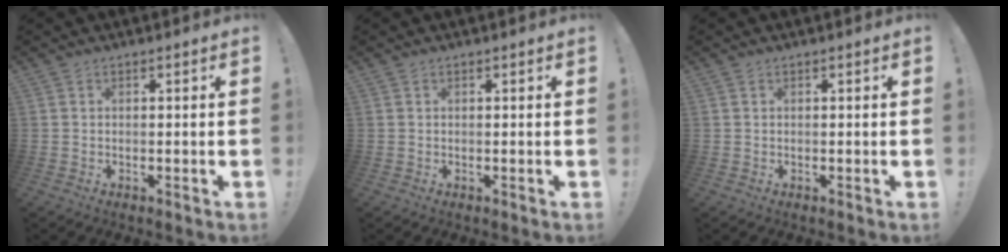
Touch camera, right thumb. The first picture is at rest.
{"total": 0.0}
{"total": 0.0}